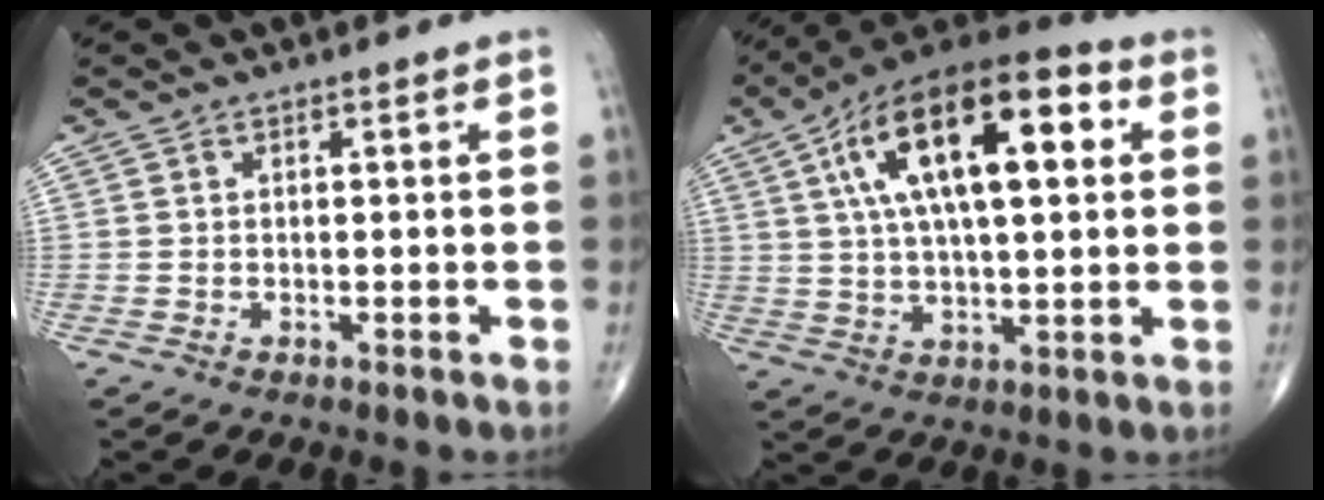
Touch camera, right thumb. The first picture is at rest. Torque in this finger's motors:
{"motor_torque": [-0.01, 4.49, 2.13, 0.64, 0.44]}